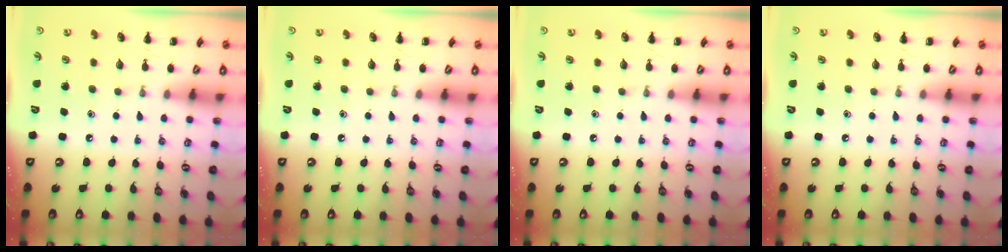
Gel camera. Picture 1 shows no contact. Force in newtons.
{"total": 0.0}
{"total": 0.0}
{"total": 0.0}